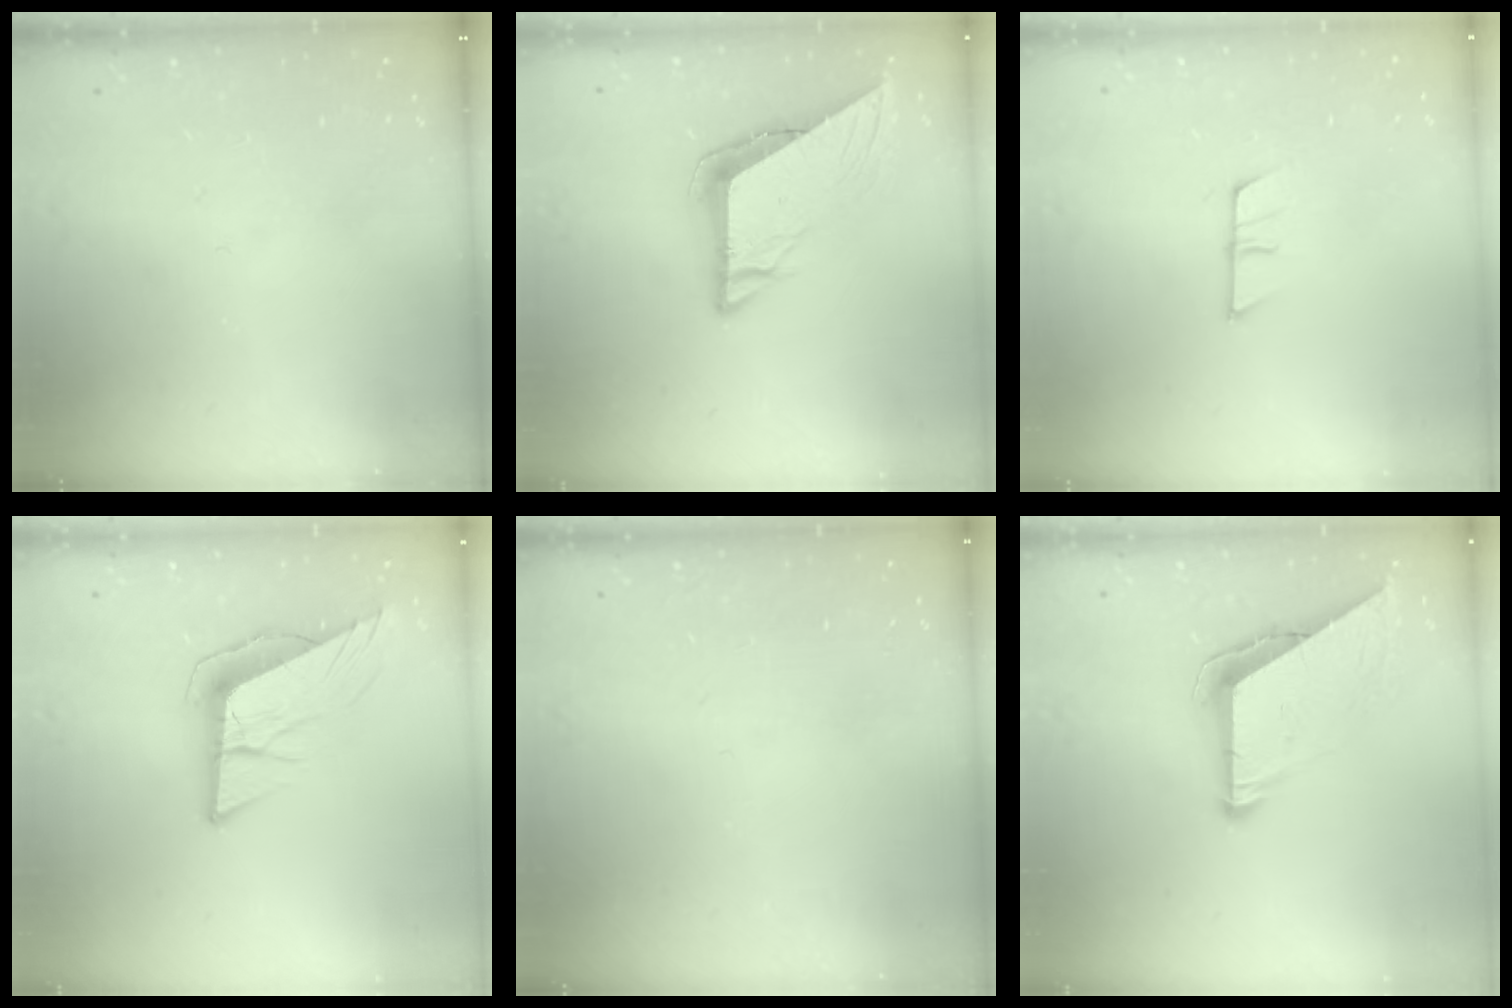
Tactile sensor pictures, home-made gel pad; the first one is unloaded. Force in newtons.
{"total": 8.8, "press": 8.8, "slide": 0.9}
{"total": 7.1, "press": 7.1, "slide": 0.6}
{"total": 11.2, "press": 10.6, "slide": 3.7}
{"total": 1.5, "press": 1.5, "slide": 0.1}
{"total": 8.8, "press": 8.7, "slide": 0.4}